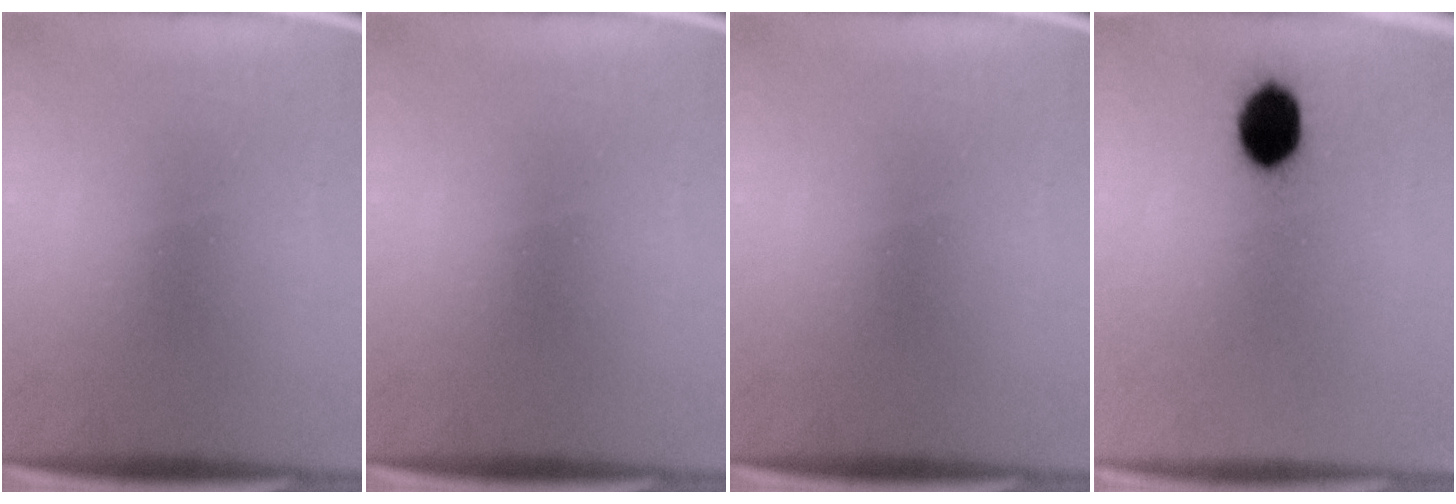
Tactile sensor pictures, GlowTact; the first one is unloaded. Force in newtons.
{"total": 0.0}
{"total": 0.0}
{"total": 8.1}